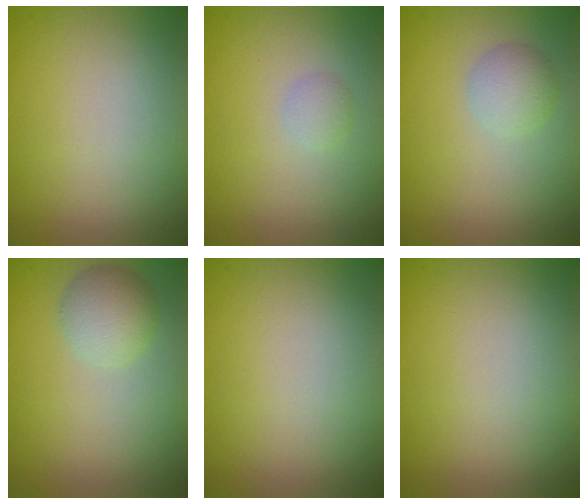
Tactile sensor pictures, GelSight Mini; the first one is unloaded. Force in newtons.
{"total": 0.9, "press": 0.9, "slide": 0.0}
{"total": 2.1, "press": 2.1, "slide": 0.1}
{"total": 2.9, "press": 2.9, "slide": 0.0}
{"total": 0.0}
{"total": 0.0}